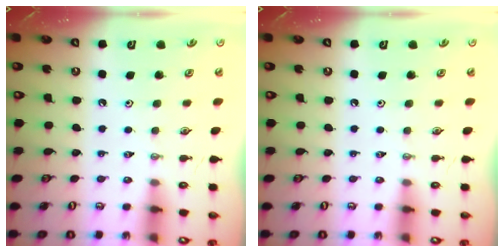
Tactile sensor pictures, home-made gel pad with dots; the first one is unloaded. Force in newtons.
{"total": 0.0}